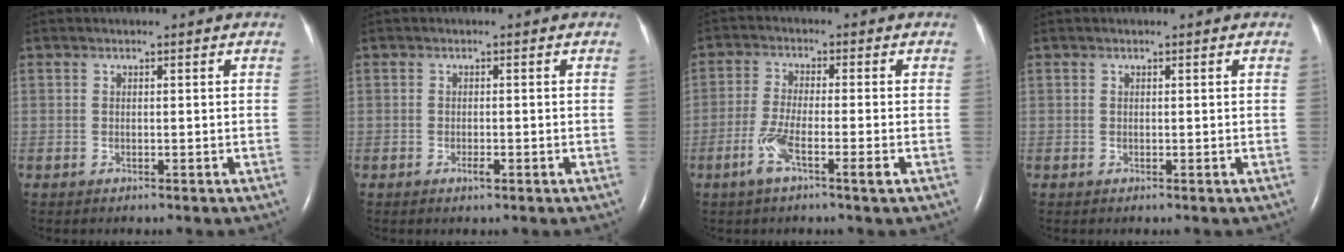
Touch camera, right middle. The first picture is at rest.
{"total": 1.1, "force": [-0.6, 0.3, 0.8], "torque": [-0.017, -0.001, -0.009]}
{"total": 5.5, "force": [-2.6, 0.2, 4.8], "torque": [-0.101, -0.008, -0.053]}
{"total": 0.0}